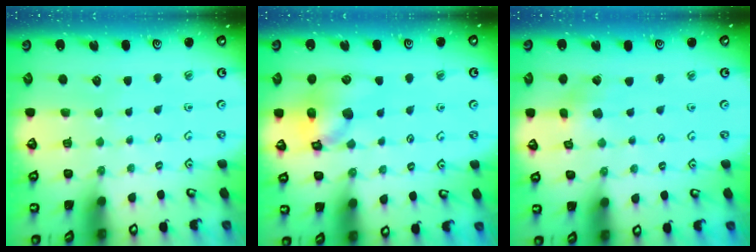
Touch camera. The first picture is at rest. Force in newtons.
{"total": 11.6, "press": 11.5, "slide": 1.5}
{"total": 2.6, "press": 2.6, "slide": 0.4}